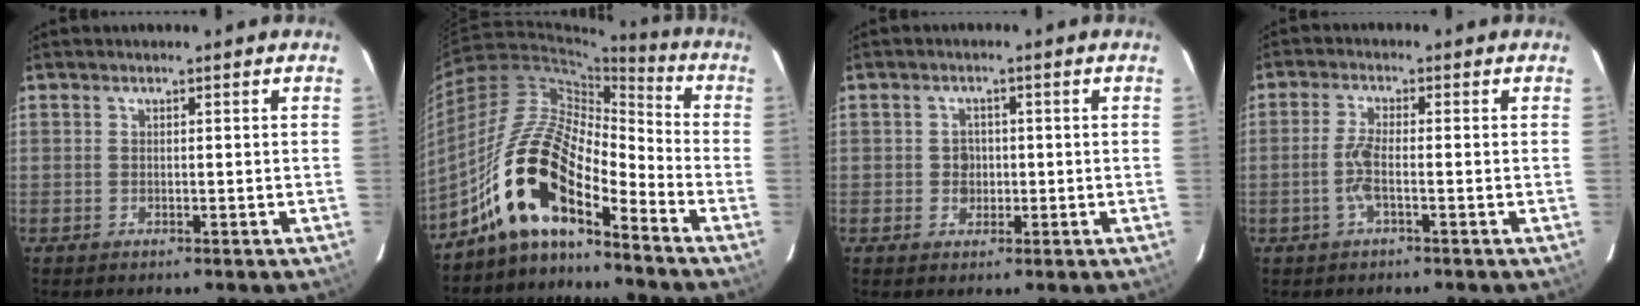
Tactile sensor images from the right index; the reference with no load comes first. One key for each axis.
{"total": 12.9, "fx": -8.4, "fy": 3.7, "fz": 9.1, "tx": -0.187, "ty": 0.038, "tz": -0.155}
{"total": 2.4, "fx": -0.2, "fy": 2.1, "fz": 1.1, "tx": -0.013, "ty": 0.004, "tz": -0.001}
{"total": 3.4, "fx": -1.0, "fy": 0.3, "fz": 3.2, "tx": -0.072, "ty": 0.000, "tz": -0.024}